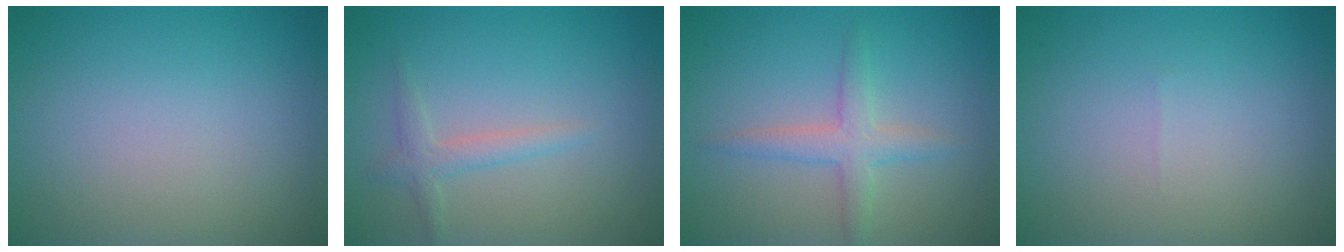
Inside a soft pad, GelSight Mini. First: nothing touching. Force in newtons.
{"total": 1.6, "press": 1.6, "slide": 0.1}
{"total": 2.7, "press": 2.7, "slide": 0.1}
{"total": 0.0}